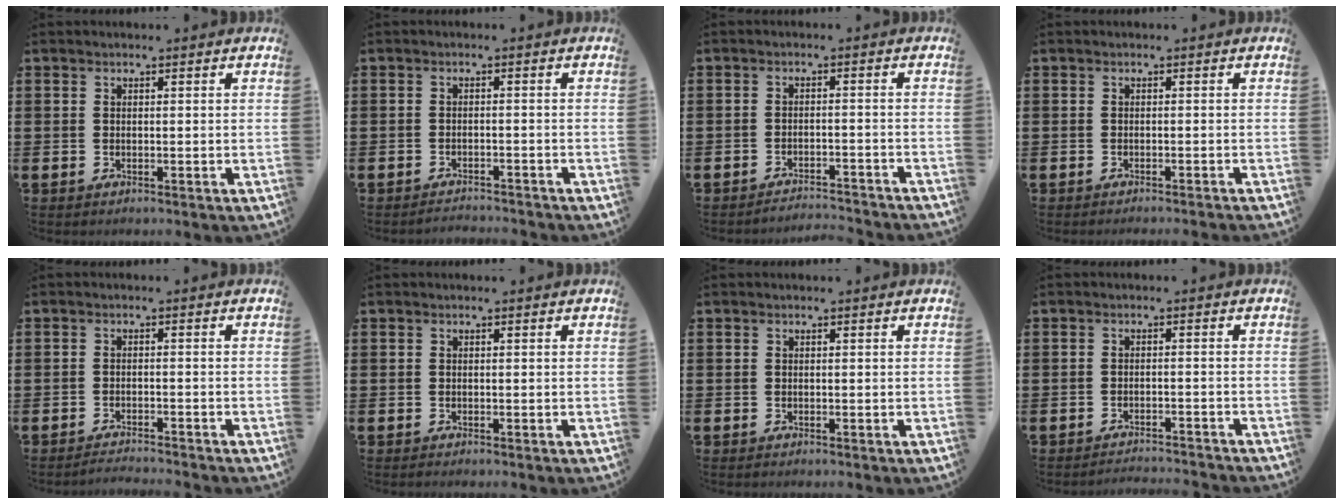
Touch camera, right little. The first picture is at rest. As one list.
[{"total": 1.4, "force": [-1.4, -0.1, -0.1], "torque": [-0.002, 0.005, -0.030]}, {"total": 2.4, "force": [-2.4, -0.2, -0.1], "torque": [-0.002, 0.006, -0.052]}, {"total": 0.7, "force": [-0.6, -0.2, 0.0], "torque": [0.001, 0.000, -0.014]}, {"total": 1.5, "force": [-1.5, -0.2, 0.1], "torque": [-0.003, 0.004, -0.030]}, {"total": 0.0}, {"total": 0.0}, {"total": 1.9, "force": [-1.8, -0.2, -0.1], "torque": [-0.001, 0.006, -0.040]}]